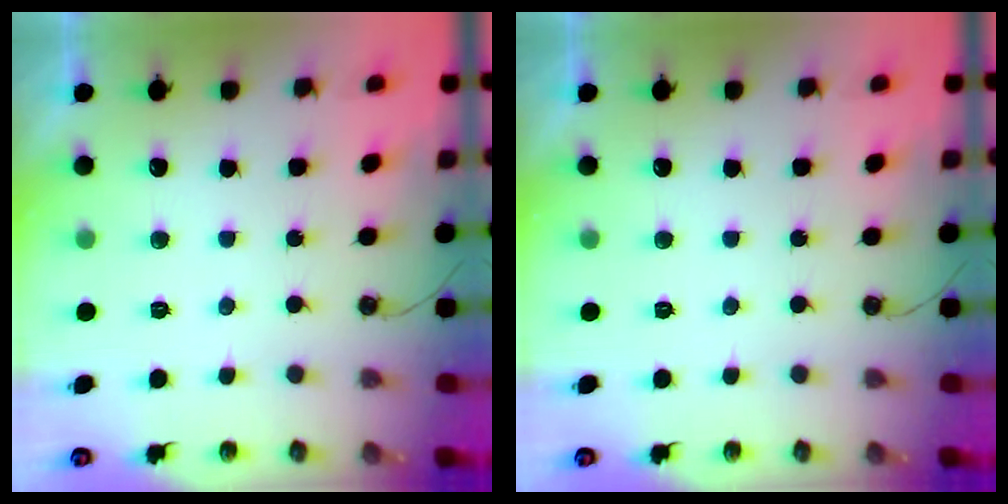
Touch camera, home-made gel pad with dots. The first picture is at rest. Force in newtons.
{"total": 0.0}